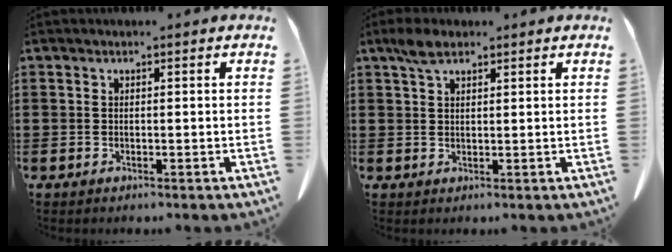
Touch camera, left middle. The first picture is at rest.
{"total": 3.1, "force": [2.1, 1.3, 1.9], "torque": [-0.044, 0.004, 0.039]}